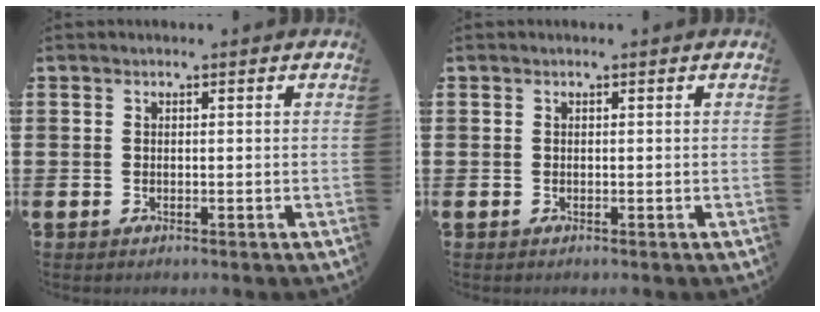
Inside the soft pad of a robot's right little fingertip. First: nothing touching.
{"total": 0.0}